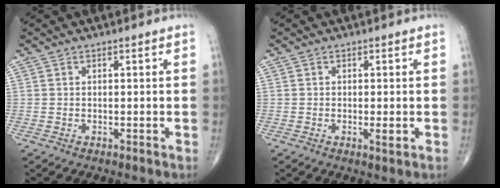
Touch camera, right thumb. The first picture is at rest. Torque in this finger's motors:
{"motor_torque": [0.04, 0.24, -0.12, -0.01, 0.10]}